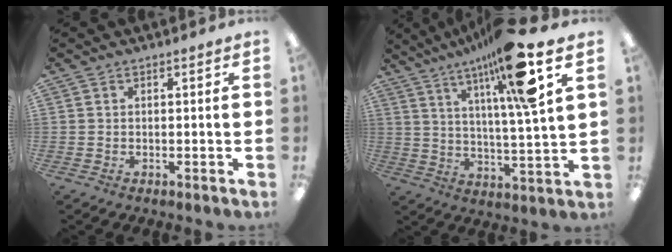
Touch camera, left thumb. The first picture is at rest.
{"total": 17.5, "force": [10.8, 1.6, 13.6], "torque": [-0.231, -0.048, 0.158]}